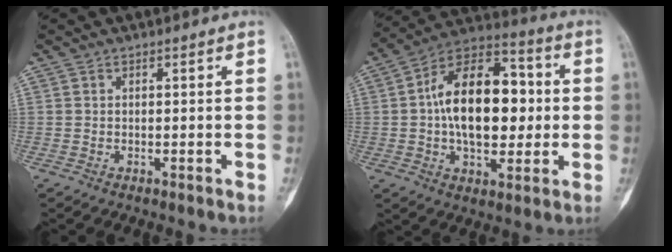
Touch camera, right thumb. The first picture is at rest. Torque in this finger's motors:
{"motor_torque": [2.17, 2.41, 1.08, -0.77, 0.50]}